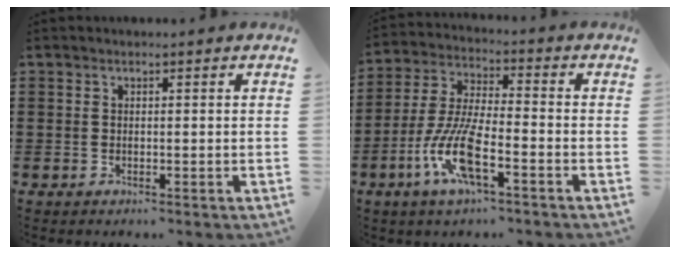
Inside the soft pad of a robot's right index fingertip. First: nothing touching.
{"total": 10.8, "force": [-5.2, 2.0, 9.2], "torque": [-0.219, -0.015, -0.107]}